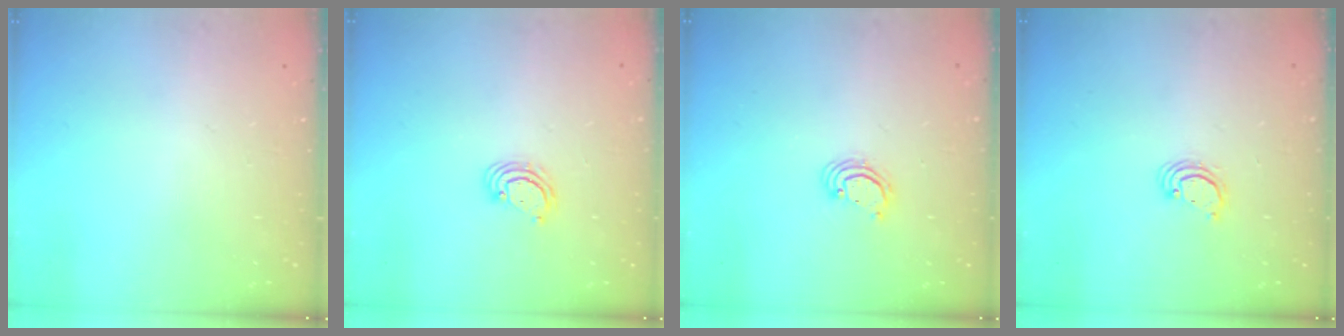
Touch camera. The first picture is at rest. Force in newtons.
{"total": 2.9, "press": 2.9, "slide": 0.3}
{"total": 2.4, "press": 2.4, "slide": 0.1}
{"total": 2.8, "press": 2.8, "slide": 0.2}